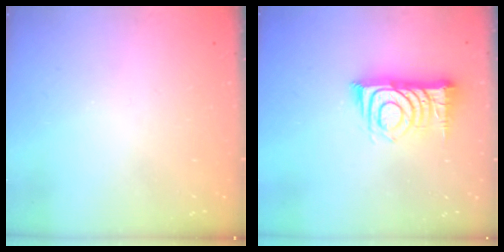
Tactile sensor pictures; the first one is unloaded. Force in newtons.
{"total": 12.7, "press": 12.6, "slide": 0.9}